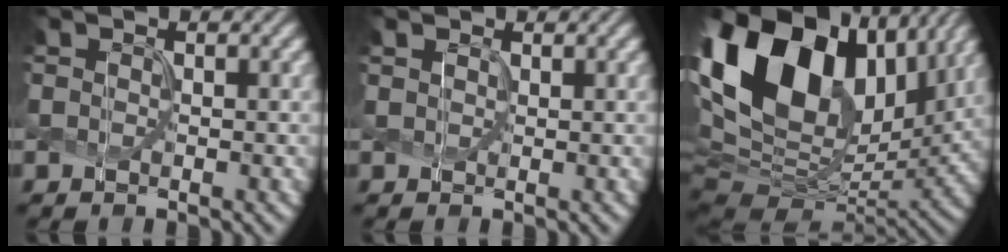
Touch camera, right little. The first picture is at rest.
{"total": 1.1, "force": [0.9, 0.5, 0.1], "torque": [-0.005, 0.001, 0.020]}
{"total": 19.6, "force": [6.9, 12.5, 13.4], "torque": [-0.283, 0.030, 0.124]}